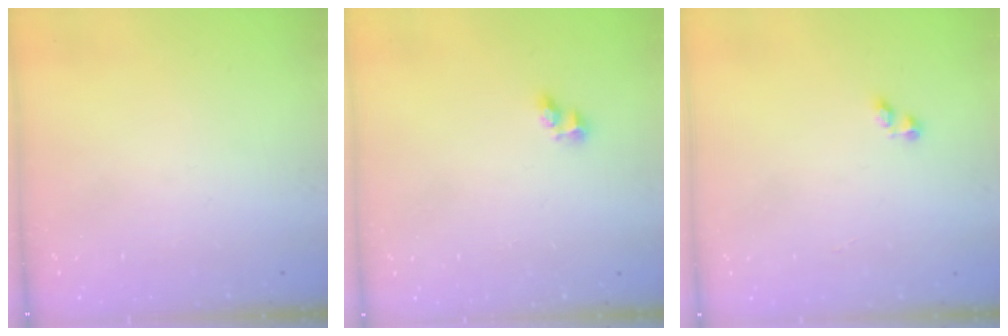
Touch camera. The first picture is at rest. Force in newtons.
{"total": 2.7, "press": 2.5, "slide": 1.0}
{"total": 1.6, "press": 1.5, "slide": 0.4}